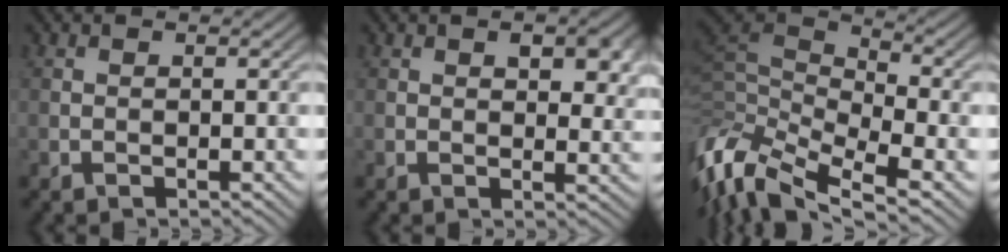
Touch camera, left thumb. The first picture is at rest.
{"total": 4.5, "force": [1.7, 2.3, 3.5], "torque": [-0.050, -0.003, 0.028]}
{"total": 11.6, "force": [-4.5, 5.2, 9.3], "torque": [-0.222, 0.004, -0.095]}